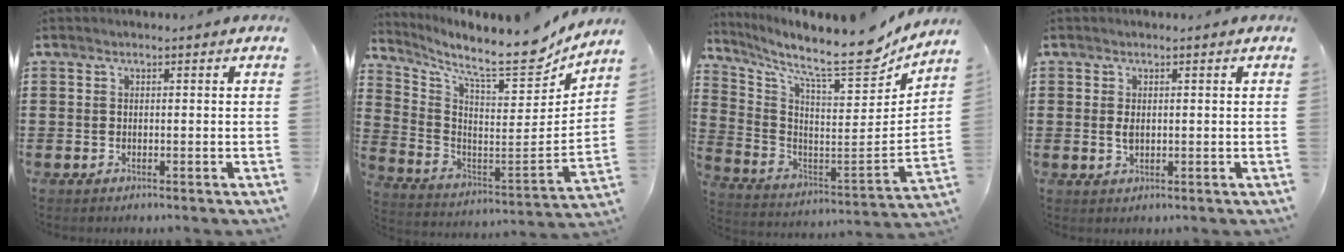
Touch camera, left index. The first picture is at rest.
{"total": 10.4, "force": [9.0, 1.3, 5.1], "torque": [-0.117, -0.086, 0.144]}
{"total": 10.8, "force": [9.0, 1.5, 5.7], "torque": [-0.127, -0.086, 0.144]}
{"total": 1.8, "force": [0.2, 0.9, 1.5], "torque": [-0.033, 0.003, 0.004]}